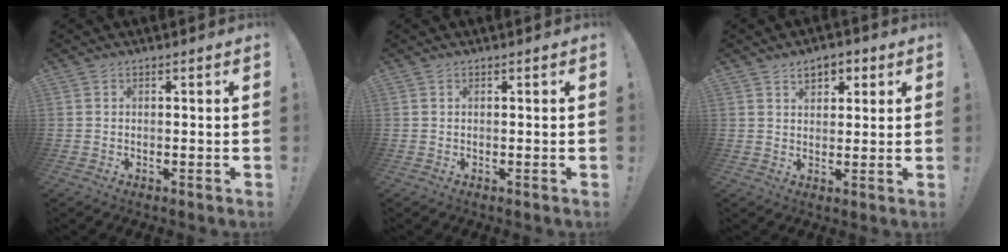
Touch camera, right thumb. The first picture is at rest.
{"total": 0.0}
{"total": 5.0, "force": [2.5, 3.5, 2.7], "torque": [-0.027, -0.006, 0.040]}